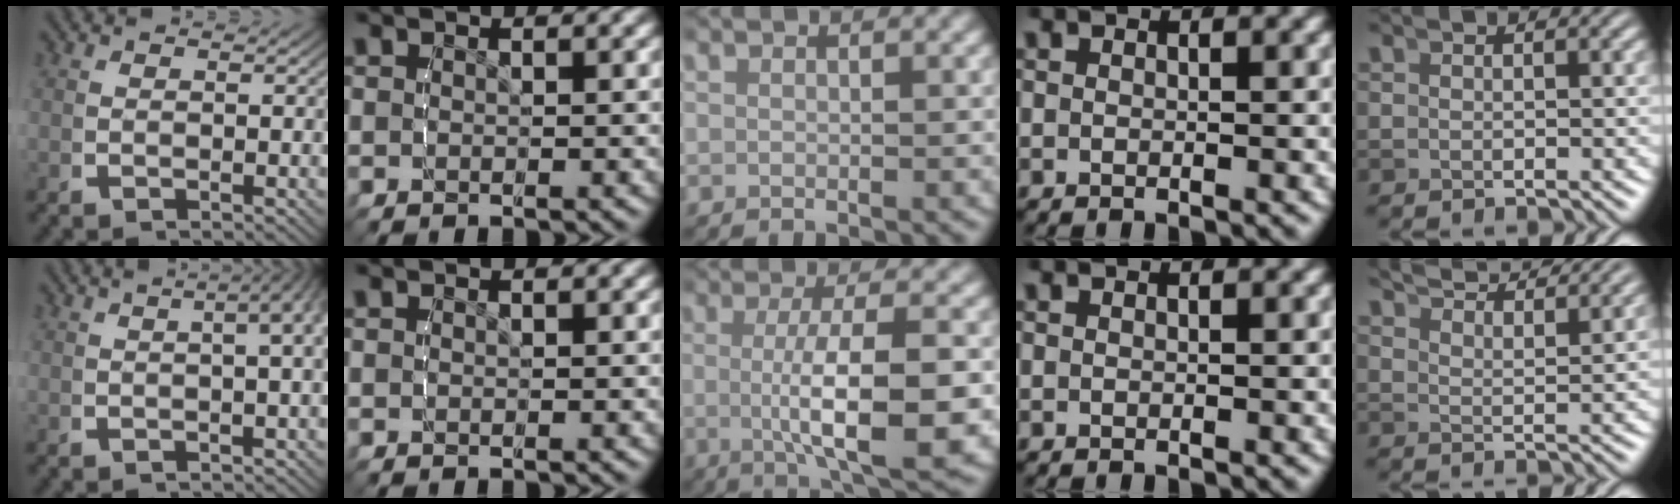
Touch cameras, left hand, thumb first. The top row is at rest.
{"thumb": {"total": 7.9, "force": [2.8, 4.2, 6.0], "torque": [-0.046, 0.049, 0.015]}, "middle": {"total": 7.2, "force": [-0.8, 1.7, 7.0], "torque": [-0.111, -0.007, -0.010]}, "little": {"total": 5.6, "force": [5.2, 0.5, 1.9], "torque": [-0.028, 0.009, 0.085]}}